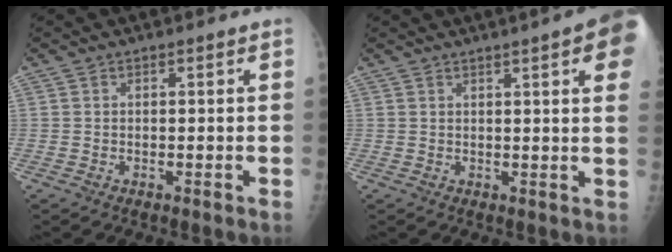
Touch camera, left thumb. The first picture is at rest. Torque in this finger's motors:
{"motor_torque": [2.59, 2.45, 1.75, -0.87, 0.25]}